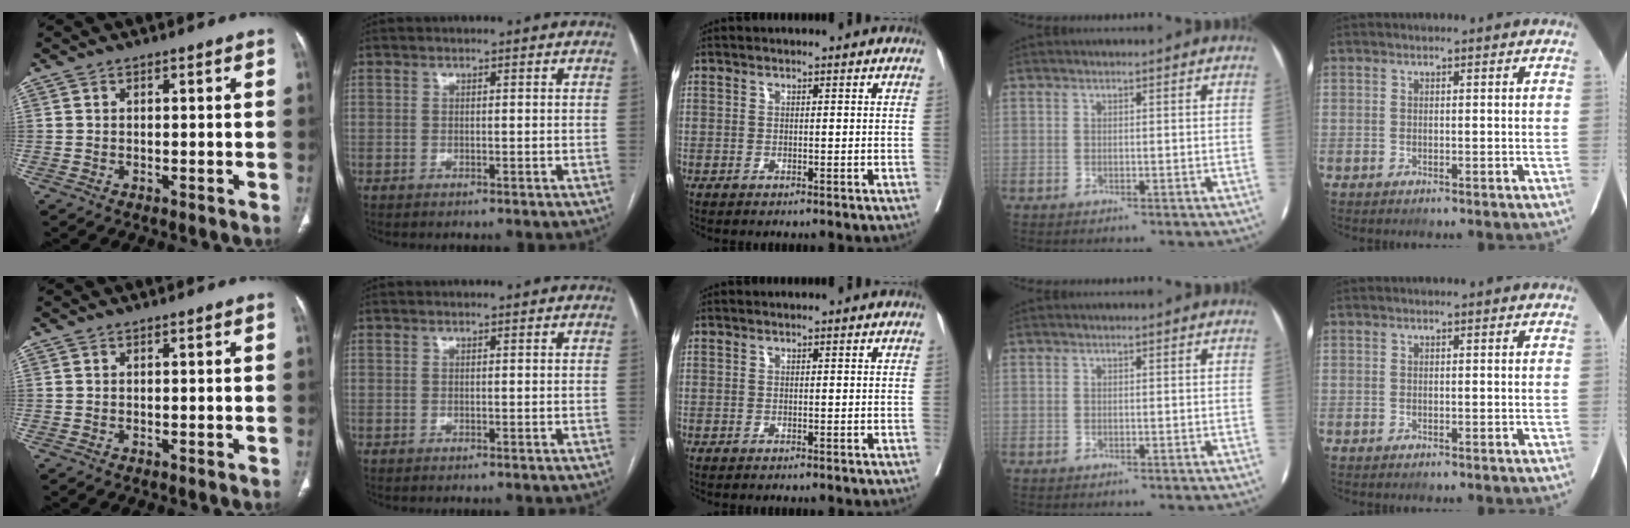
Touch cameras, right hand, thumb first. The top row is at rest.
{}